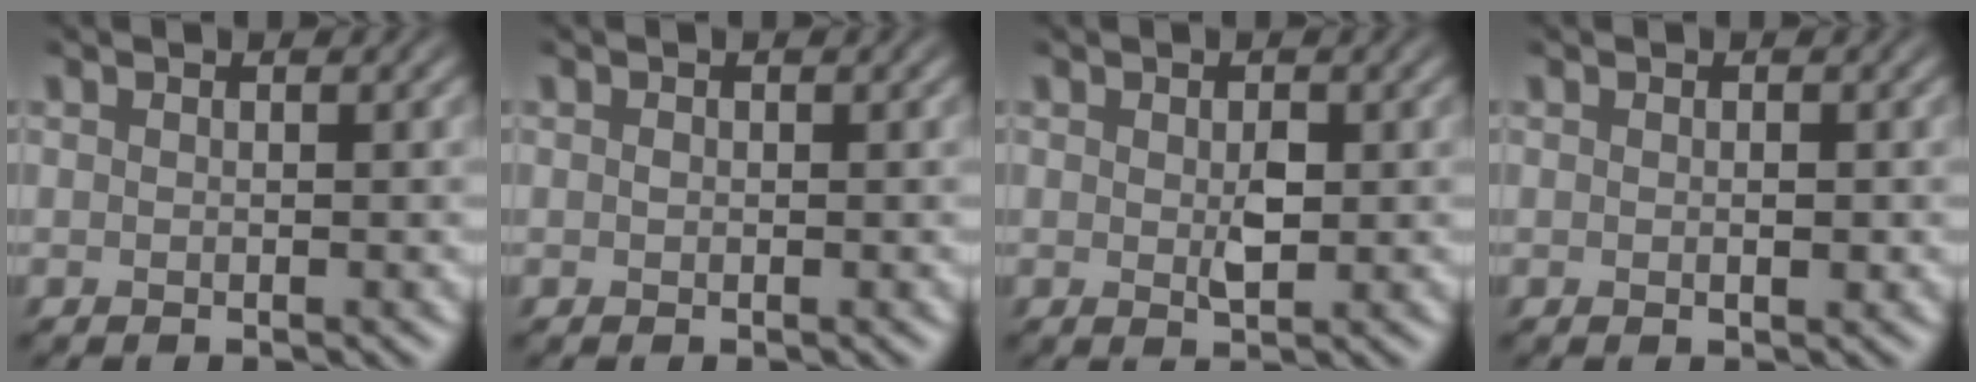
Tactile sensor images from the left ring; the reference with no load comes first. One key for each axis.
{"total": 0.0}
{"total": 1.6, "fx": -0.1, "fy": 0.8, "fz": 1.3, "tx": -0.029, "ty": -0.003, "tz": 0.003}
{"total": 0.5, "fx": -0.2, "fy": 0.2, "fz": 0.5, "tx": -0.011, "ty": 0.000, "tz": -0.003}